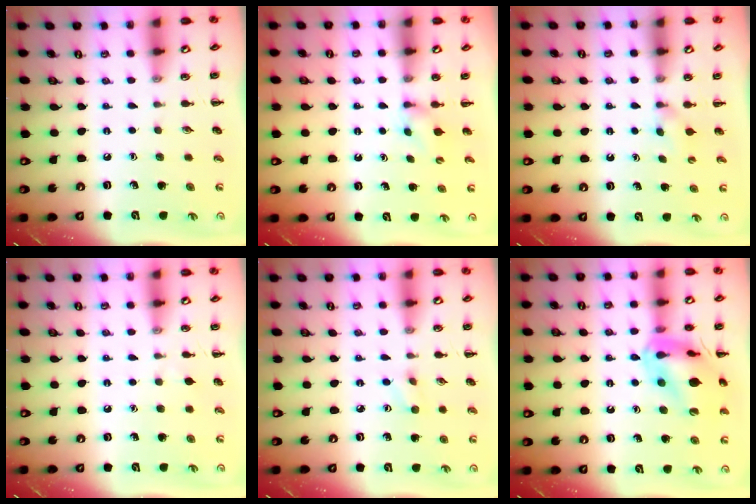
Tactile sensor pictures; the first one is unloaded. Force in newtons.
{"total": 2.5, "press": 2.3, "slide": 1.0}
{"total": 2.4, "press": 2.1, "slide": 1.0}
{"total": 2.3, "press": 2.0, "slide": 1.0}
{"total": 2.8, "press": 2.7, "slide": 0.9}
{"total": 16.5, "press": 16.4, "slide": 2.1}